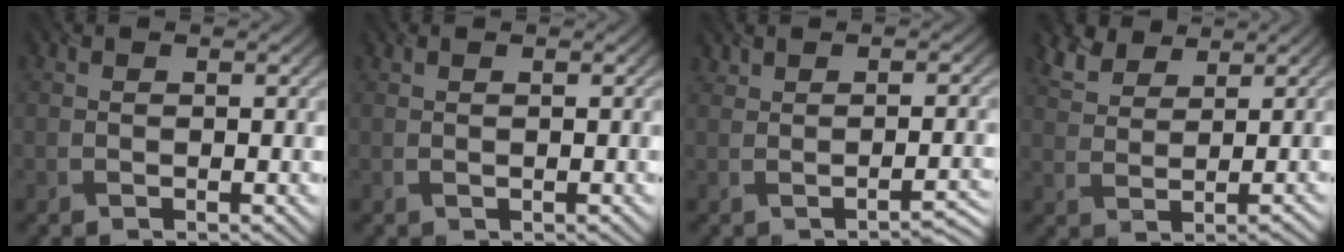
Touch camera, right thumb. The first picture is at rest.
{"total": 0.0}
{"total": 1.9, "force": [-0.7, 0.3, 1.7], "torque": [-0.032, 0.009, -0.011]}
{"total": 4.4, "force": [3.4, 1.9, 2.2], "torque": [-0.057, 0.008, 0.068]}